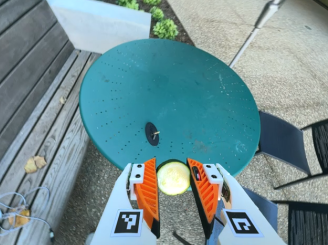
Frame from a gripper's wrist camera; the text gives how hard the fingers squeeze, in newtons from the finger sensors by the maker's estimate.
{"total": 12.3, "left": 12.6, "right": 11.9}